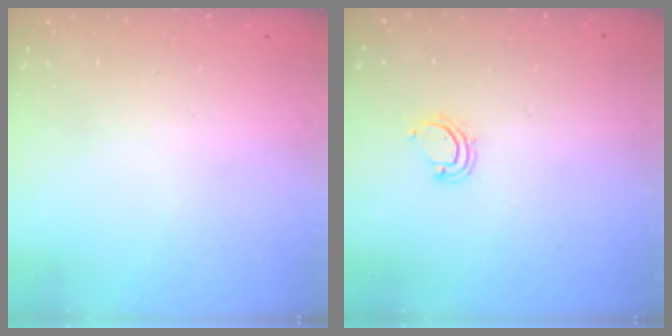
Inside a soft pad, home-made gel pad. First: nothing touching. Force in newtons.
{"total": 4.3, "press": 4.3, "slide": 0.5}